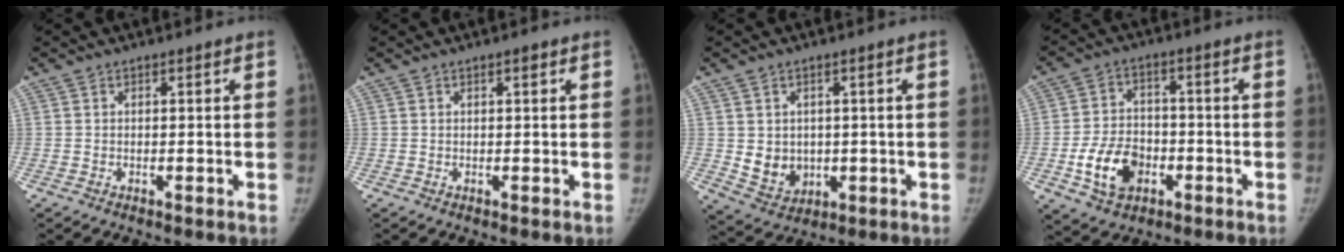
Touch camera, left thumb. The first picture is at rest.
{"total": 0.5, "force": [0.2, 0.3, 0.4], "torque": [-0.001, 0.001, 0.002]}
{"total": 6.8, "force": [-0.3, 5.8, 3.4], "torque": [-0.027, -0.005, 0.015]}
{"total": 10.7, "force": [-3.8, 7.8, 6.3], "torque": [-0.092, 0.020, -0.067]}